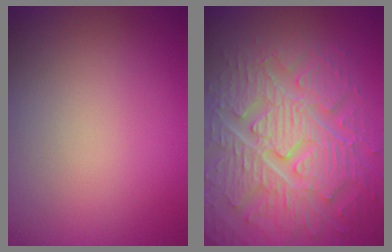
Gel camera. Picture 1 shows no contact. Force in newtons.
{"total": 9.3, "press": 6.8, "slide": 6.4}